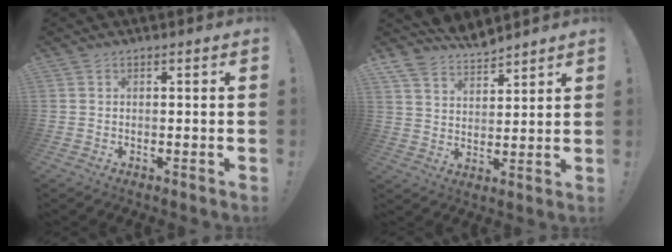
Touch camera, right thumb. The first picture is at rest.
{"total": 7.4, "force": [6.8, 2.6, 1.5], "torque": [-0.049, -0.046, 0.132]}